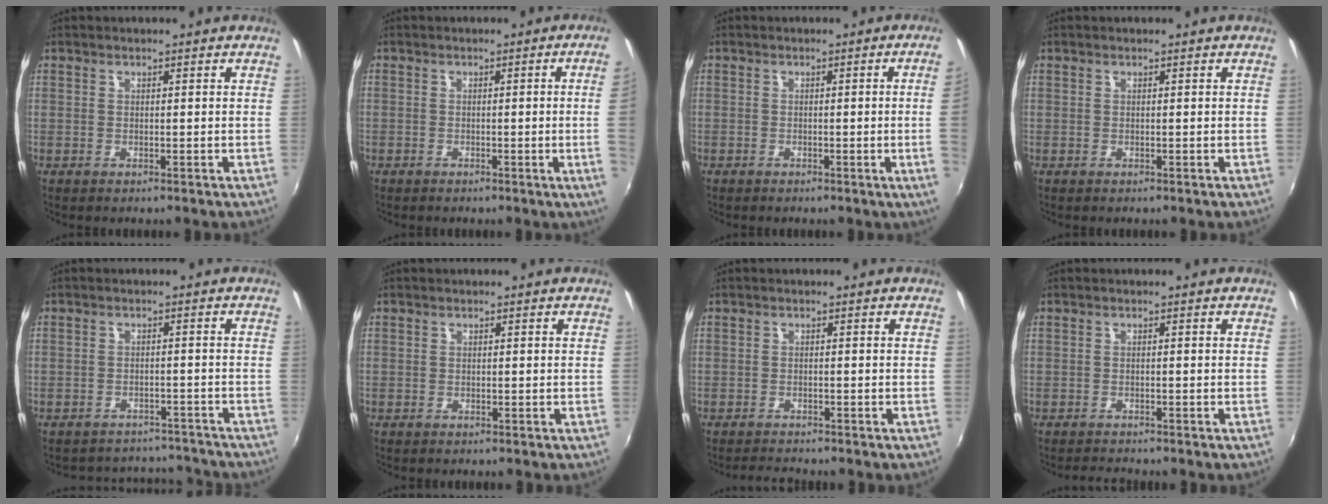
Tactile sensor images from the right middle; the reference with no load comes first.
{"total": 4.2, "force": [-0.2, -1.7, 3.8], "torque": [-0.061, -0.010, 0.003]}
{"total": 3.8, "force": [-0.1, -1.7, 3.4], "torque": [-0.054, -0.010, 0.004]}
{"total": 0.0}
{"total": 10.0, "force": [-8.9, 4.4, 1.2], "torque": [-0.027, 0.036, -0.104]}
{"total": 0.0}
{"total": 2.6, "force": [-2.5, 0.2, 0.5], "torque": [-0.020, -0.010, -0.046]}
{"total": 2.1, "force": [-2.1, 0.1, 0.3], "torque": [-0.014, -0.011, -0.038]}